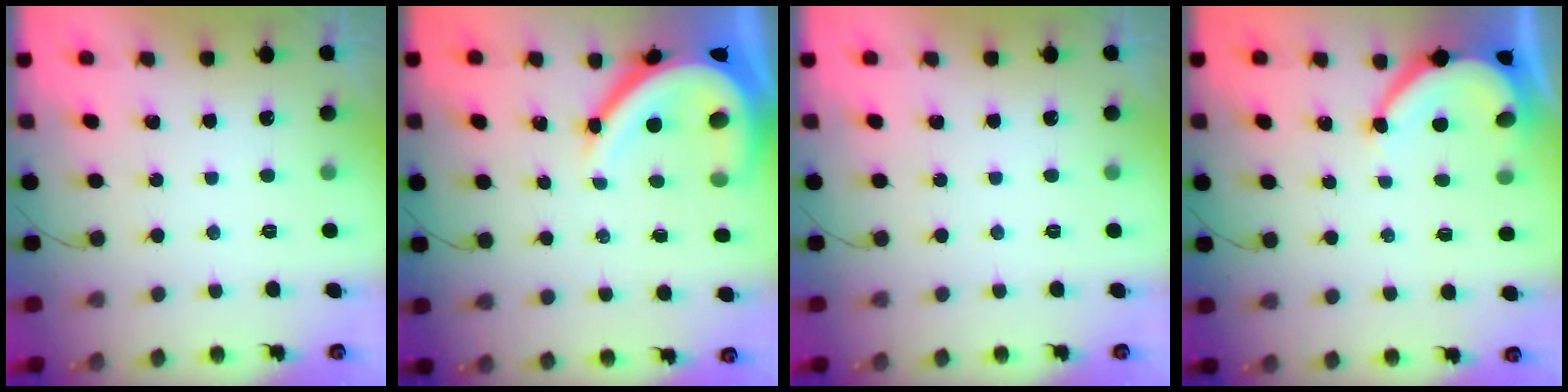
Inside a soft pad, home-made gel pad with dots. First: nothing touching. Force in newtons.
{"total": 14.8, "press": 14.8, "slide": 1.6}
{"total": 0.0}
{"total": 6.8, "press": 6.8, "slide": 0.5}